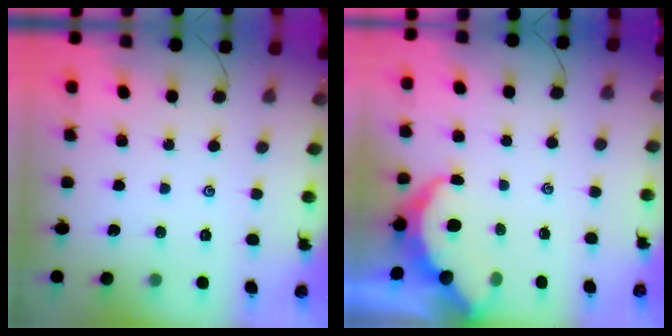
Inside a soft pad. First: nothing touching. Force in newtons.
{"total": 5.8, "press": 5.8, "slide": 0.4}